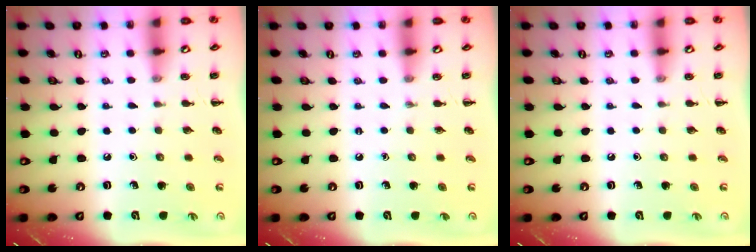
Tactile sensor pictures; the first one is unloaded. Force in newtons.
{"total": 0.0}
{"total": 0.0}